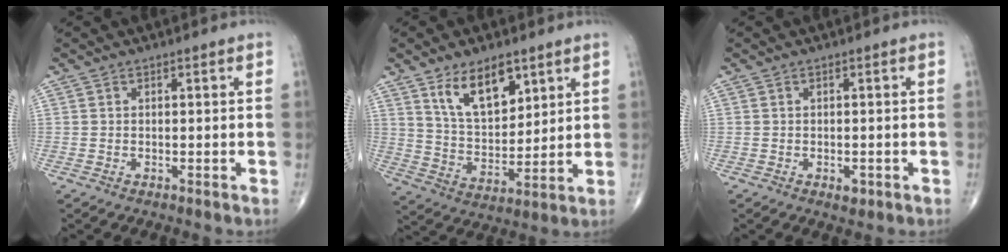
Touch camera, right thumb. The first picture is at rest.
{"total": 12.1, "force": [6.8, 6.1, 7.9], "torque": [-0.113, -0.044, 0.134]}
{"total": 1.7, "force": [-0.7, 1.0, 1.2], "torque": [-0.012, 0.000, -0.007]}